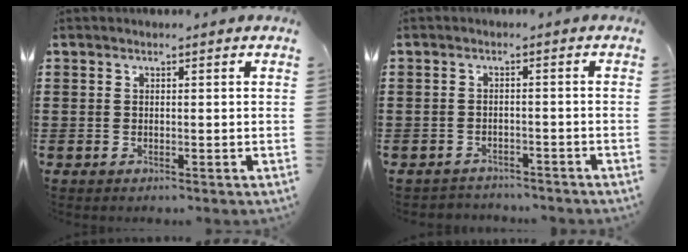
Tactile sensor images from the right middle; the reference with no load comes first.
{"total": 2.1, "force": [-2.0, 0.4, -0.2], "torque": [-0.005, 0.000, -0.045]}